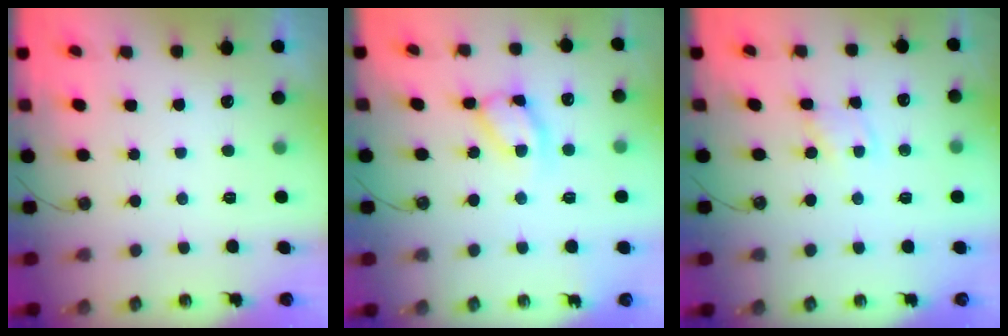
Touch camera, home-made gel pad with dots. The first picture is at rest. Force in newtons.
{"total": 12.4, "press": 12.4, "slide": 1.0}
{"total": 2.1, "press": 2.1, "slide": 0.3}